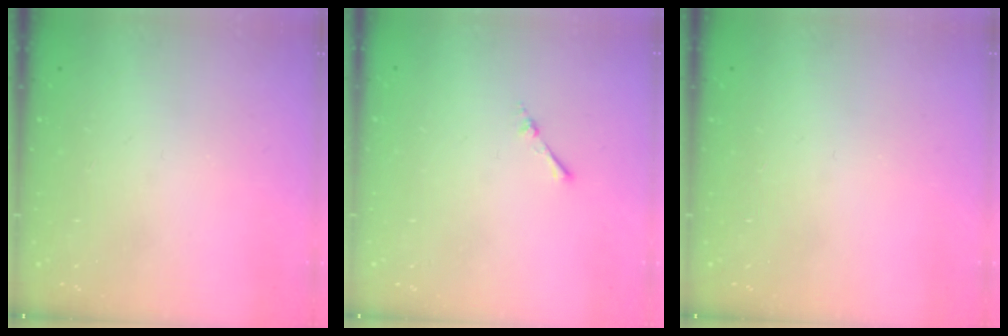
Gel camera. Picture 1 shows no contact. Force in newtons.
{"total": 1.7, "press": 1.7, "slide": 0.3}
{"total": 0.0}